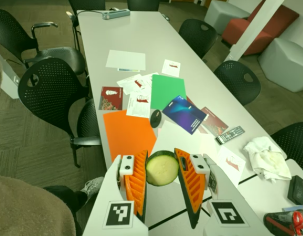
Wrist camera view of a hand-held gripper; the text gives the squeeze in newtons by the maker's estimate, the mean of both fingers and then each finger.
{"total": 15.7, "left": 17.2, "right": 14.2}